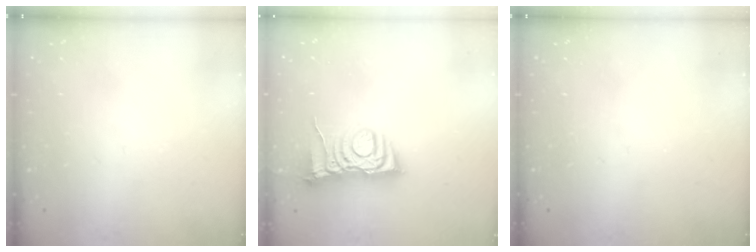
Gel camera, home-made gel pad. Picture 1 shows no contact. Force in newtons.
{"total": 8.3, "press": 8.2, "slide": 1.1}
{"total": 0.0}